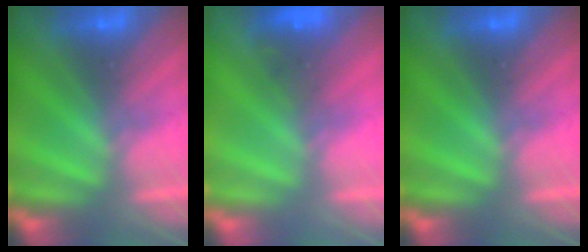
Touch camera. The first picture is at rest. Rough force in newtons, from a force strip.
{"total": 4.6}
{"total": 0.0}